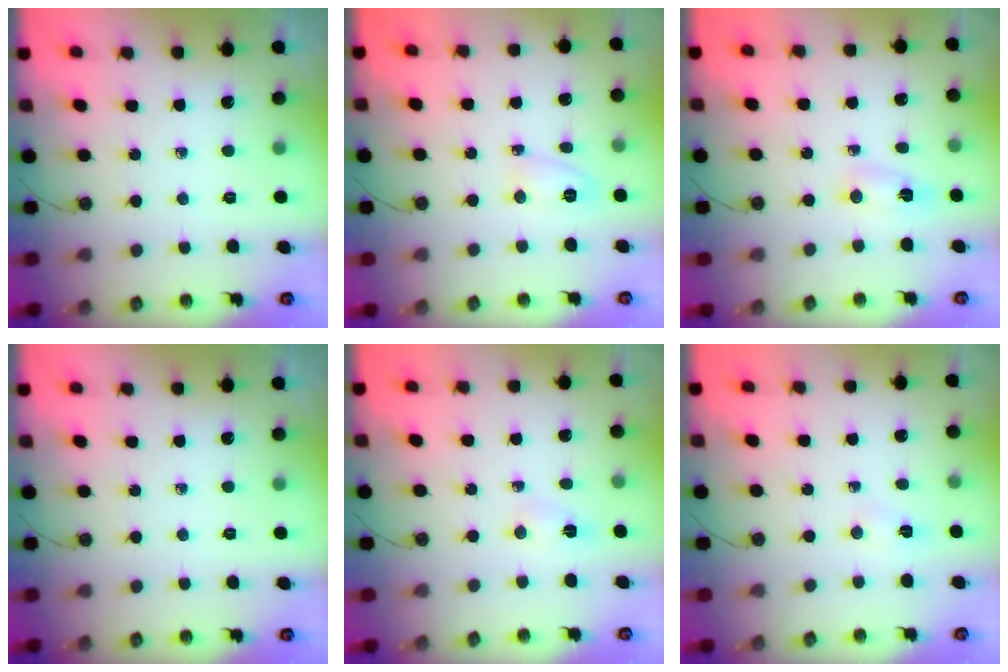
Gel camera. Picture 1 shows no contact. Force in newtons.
{"total": 5.4, "press": 3.8, "slide": 3.8}
{"total": 2.6, "press": 2.3, "slide": 1.1}
{"total": 0.0}
{"total": 2.5, "press": 2.4, "slide": 0.4}
{"total": 2.9, "press": 1.4, "slide": 2.6}